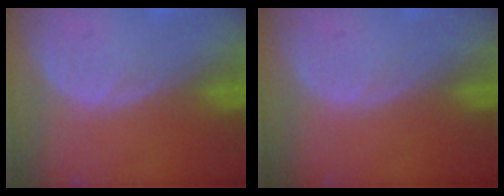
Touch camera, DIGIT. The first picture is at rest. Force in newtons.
{"total": 0.0}